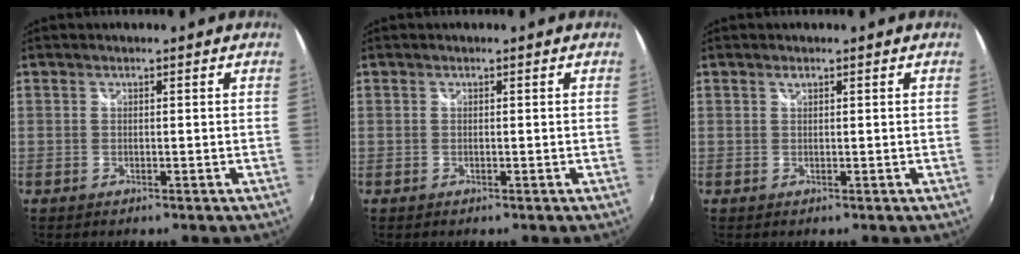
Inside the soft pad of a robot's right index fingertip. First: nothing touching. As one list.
[{"total": 0.0}, {"total": 0.6, "force": [0.4, 0.2, 0.3], "torque": [-0.005, 0.001, 0.006]}]